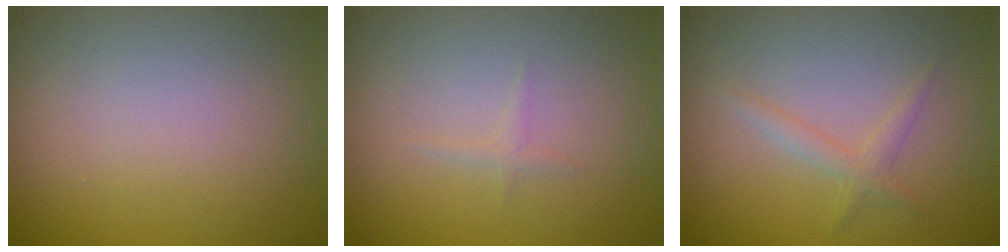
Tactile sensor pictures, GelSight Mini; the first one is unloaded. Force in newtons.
{"total": 1.0, "press": 0.9, "slide": 0.2}
{"total": 1.3, "press": 1.3, "slide": 0.0}